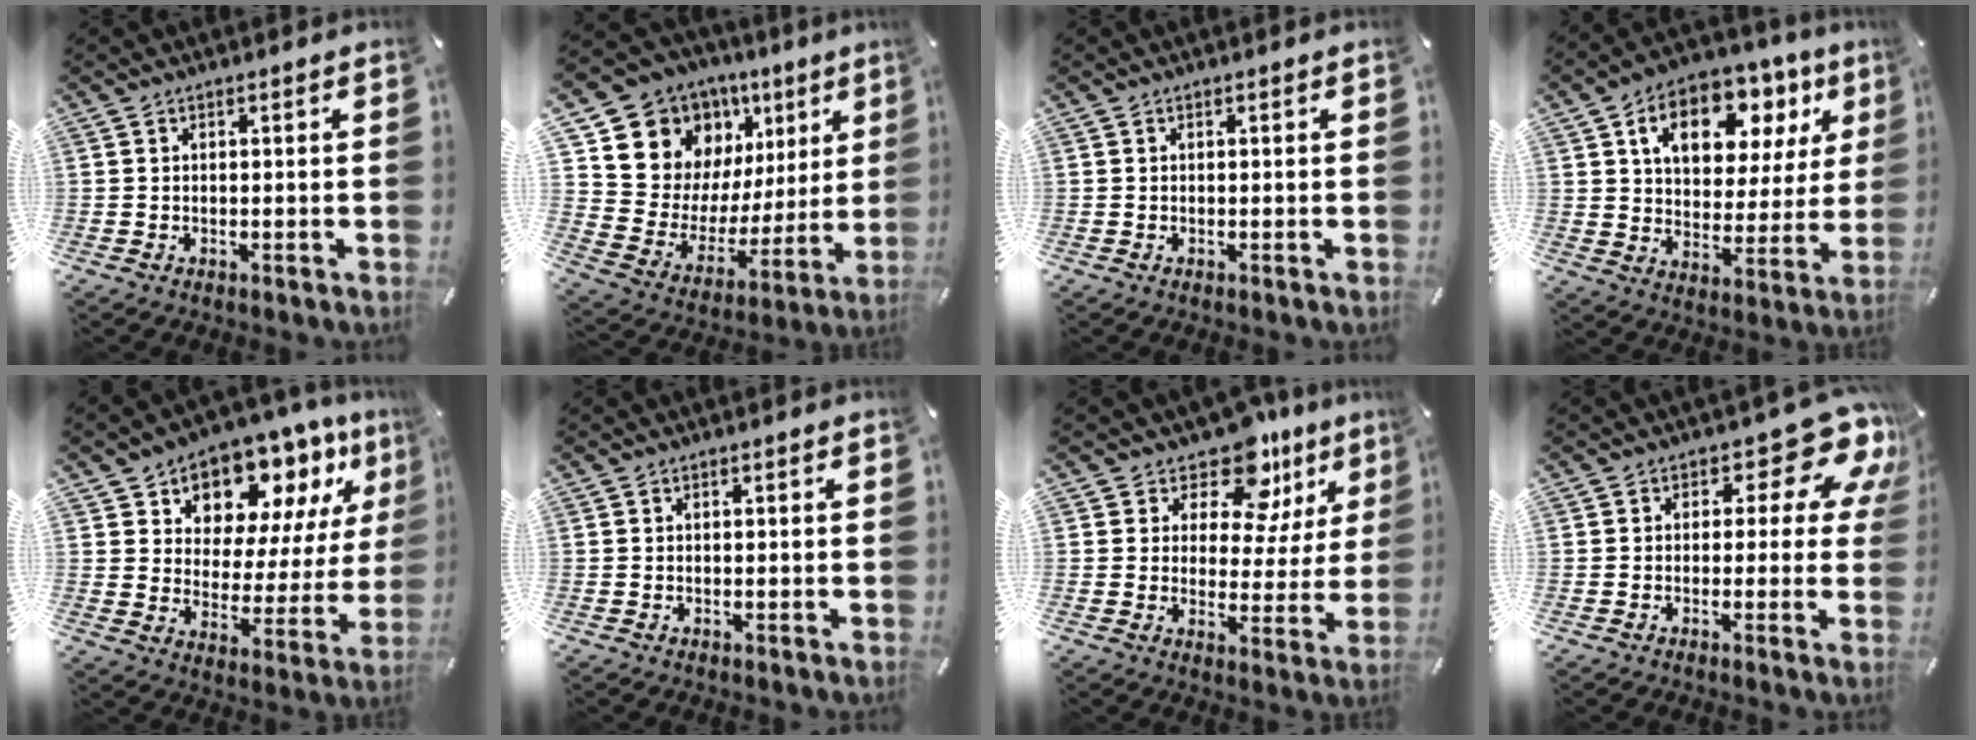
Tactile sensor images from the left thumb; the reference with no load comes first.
{"total": 14.6, "force": [8.8, 11.0, 3.8], "torque": [-0.073, -0.081, 0.168]}
{"total": 0.0}
{"total": 14.6, "force": [7.3, 9.6, 8.3], "torque": [-0.129, -0.031, 0.125]}
{"total": 11.8, "force": [9.9, 6.3, 1.7], "torque": [-0.035, -0.103, 0.175]}
{"total": 0.0}
{"total": 12.4, "force": [9.1, 6.7, 5.2], "torque": [-0.083, -0.069, 0.162]}
{"total": 11.5, "force": [5.0, 5.8, 8.6], "torque": [-0.102, -0.033, 0.084]}